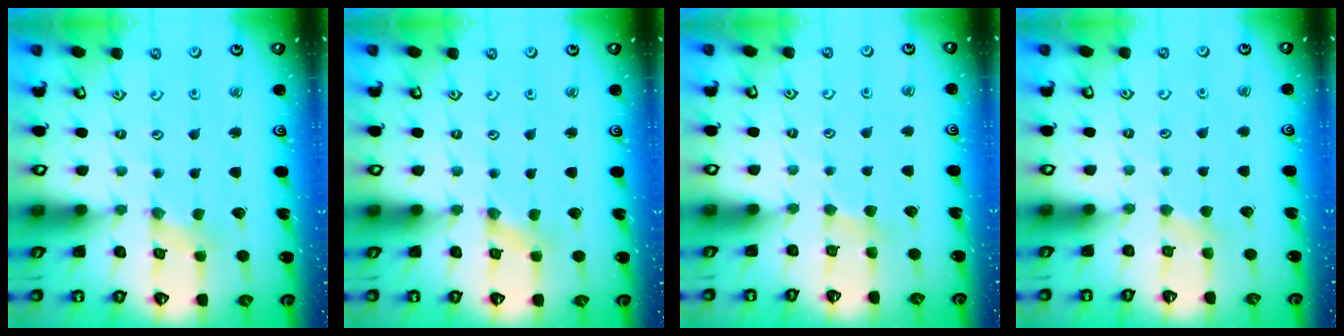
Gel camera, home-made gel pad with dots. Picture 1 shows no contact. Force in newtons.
{"total": 0.0}
{"total": 2.8, "press": 2.8, "slide": 0.3}
{"total": 2.2, "press": 2.2, "slide": 0.4}